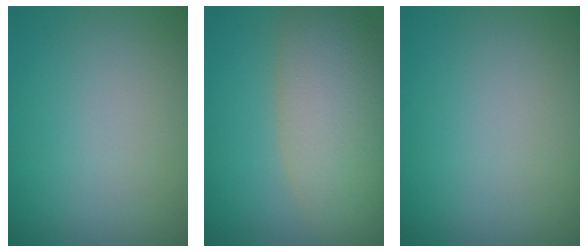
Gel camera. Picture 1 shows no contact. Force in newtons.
{"total": 8.5, "press": 8.5, "slide": 0.4}
{"total": 0.0}